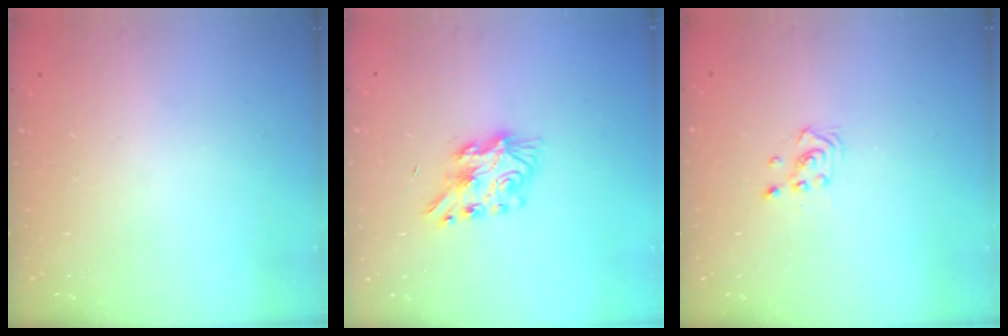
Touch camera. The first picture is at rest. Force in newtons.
{"total": 7.2, "press": 7.2, "slide": 0.2}
{"total": 2.8, "press": 2.8, "slide": 0.3}